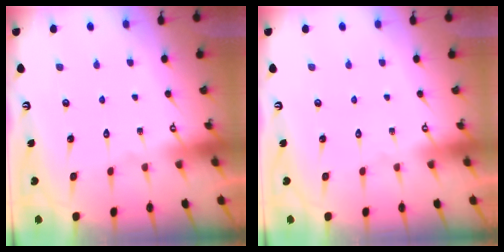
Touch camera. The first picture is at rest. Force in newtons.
{"total": 0.0}